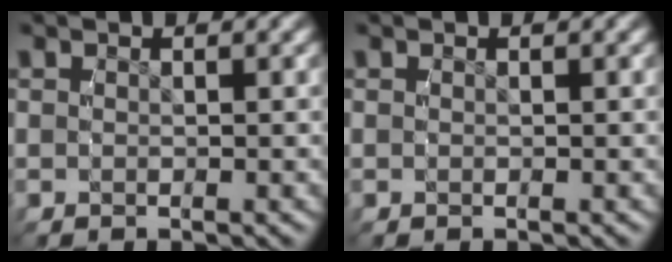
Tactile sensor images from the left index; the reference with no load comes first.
{"total": 0.0}